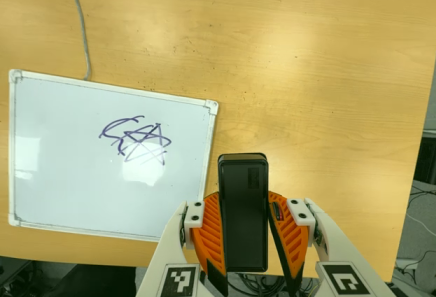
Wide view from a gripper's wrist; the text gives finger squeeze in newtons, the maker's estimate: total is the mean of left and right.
{"total": 7.5, "left": 6.1, "right": 8.9}